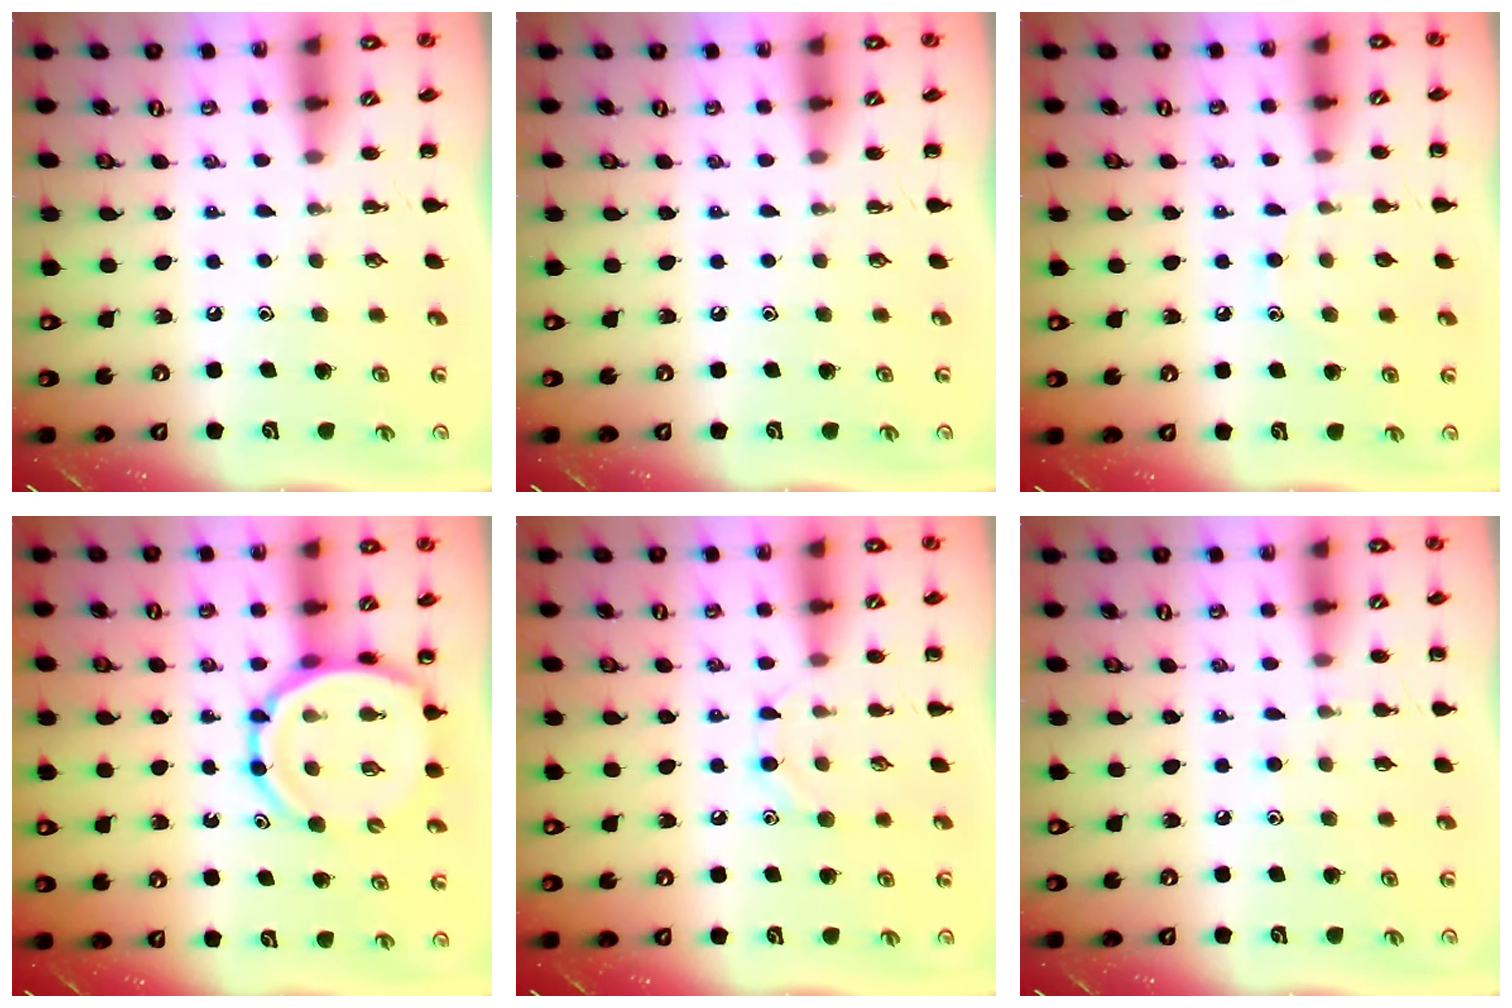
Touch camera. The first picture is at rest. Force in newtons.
{"total": 0.0}
{"total": 6.9, "press": 6.5, "slide": 2.3}
{"total": 12.5, "press": 11.9, "slide": 3.9}
{"total": 6.9, "press": 6.7, "slide": 1.3}
{"total": 5.2, "press": 4.9, "slide": 1.6}